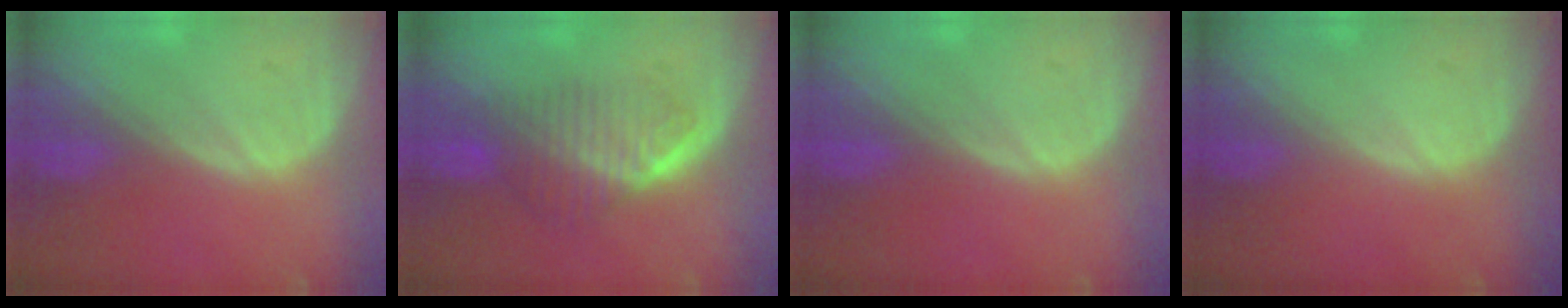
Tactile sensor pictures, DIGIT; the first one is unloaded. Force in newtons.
{"total": 6.7, "press": 6.1, "slide": 2.8}
{"total": 0.0}
{"total": 0.0}